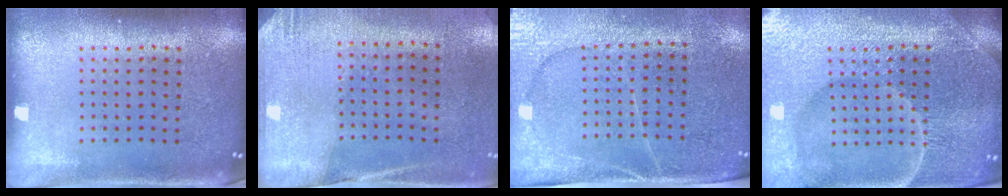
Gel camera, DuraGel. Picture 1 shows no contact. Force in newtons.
{"total": 2.6, "press": 2.3, "slide": 1.4}
{"total": 3.0, "press": 2.8, "slide": 1.1}
{"total": 5.3, "press": 5.0, "slide": 1.8}